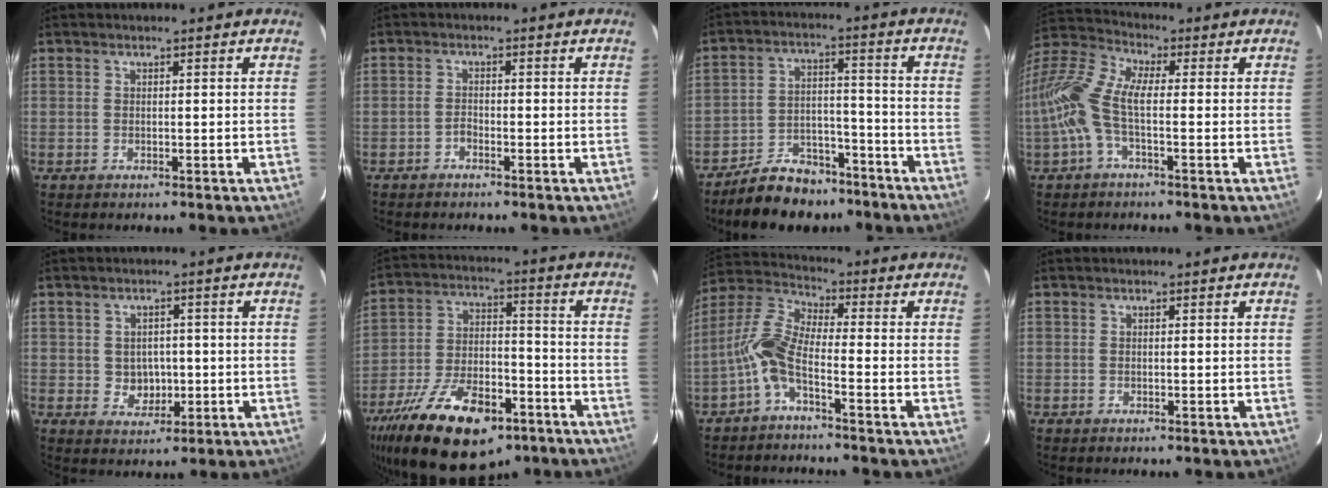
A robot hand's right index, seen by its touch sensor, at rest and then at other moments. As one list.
[{"total": 1.8, "force": [-1.4, 0.8, 0.7], "torque": [-0.014, 0.004, -0.026]}, {"total": 12.4, "force": [-10.2, 5.9, 3.8], "torque": [-0.090, 0.026, -0.148]}, {"total": 11.8, "force": [-1.8, 4.3, 10.8], "torque": [-0.234, 0.011, -0.045]}, {"total": 4.5, "force": [-0.3, 4.1, 1.9], "torque": [-0.037, 0.007, 0.007]}, {"total": 23.6, "force": [-14.8, 10.8, 14.8], "torque": [-0.290, -0.021, -0.230]}, {"total": 7.3, "force": [-3.2, 1.9, 6.3], "torque": [-0.151, 0.015, -0.069]}, {"total": 0.0}]